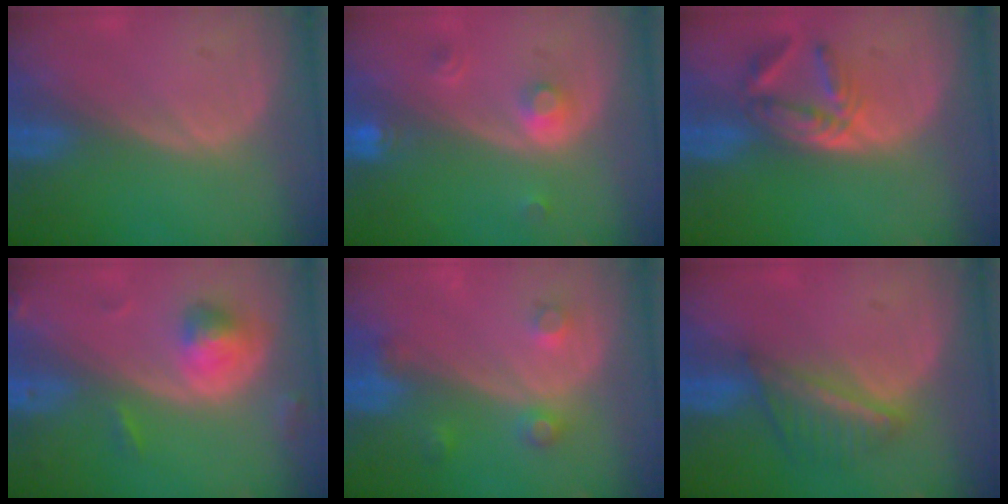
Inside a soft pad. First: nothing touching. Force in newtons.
{"total": 3.0, "press": 2.8, "slide": 1.2}
{"total": 5.8, "press": 5.2, "slide": 2.6}
{"total": 4.8, "press": 4.6, "slide": 1.1}
{"total": 3.7, "press": 3.4, "slide": 1.4}
{"total": 5.6, "press": 5.1, "slide": 2.3}